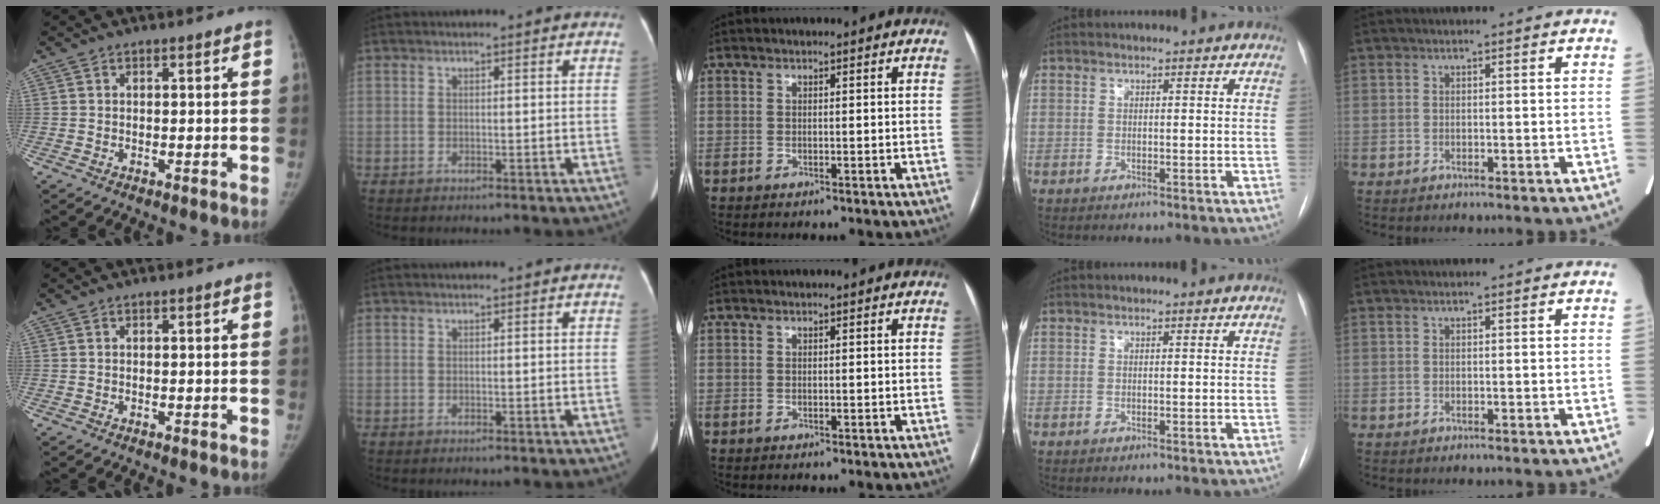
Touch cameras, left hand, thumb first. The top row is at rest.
{}